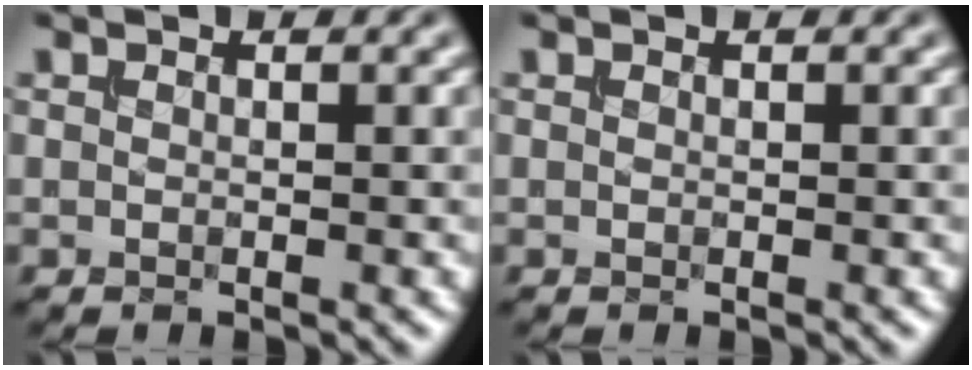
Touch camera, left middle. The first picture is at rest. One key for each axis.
{"total": 0.0}